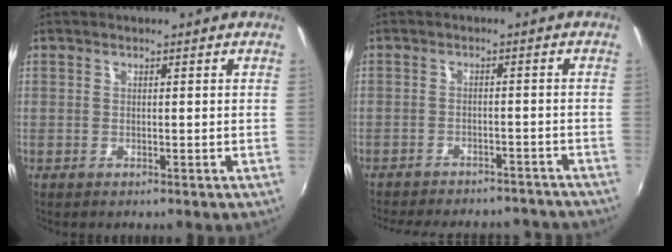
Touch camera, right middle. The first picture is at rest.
{"total": 17.4, "force": [-15.3, 5.4, 6.3], "torque": [-0.138, 0.001, -0.191]}